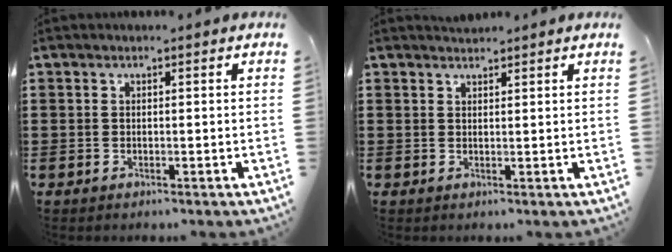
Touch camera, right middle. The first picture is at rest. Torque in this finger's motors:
{"motor_torque": [0.02, -0.20, -0.05, -0.01]}